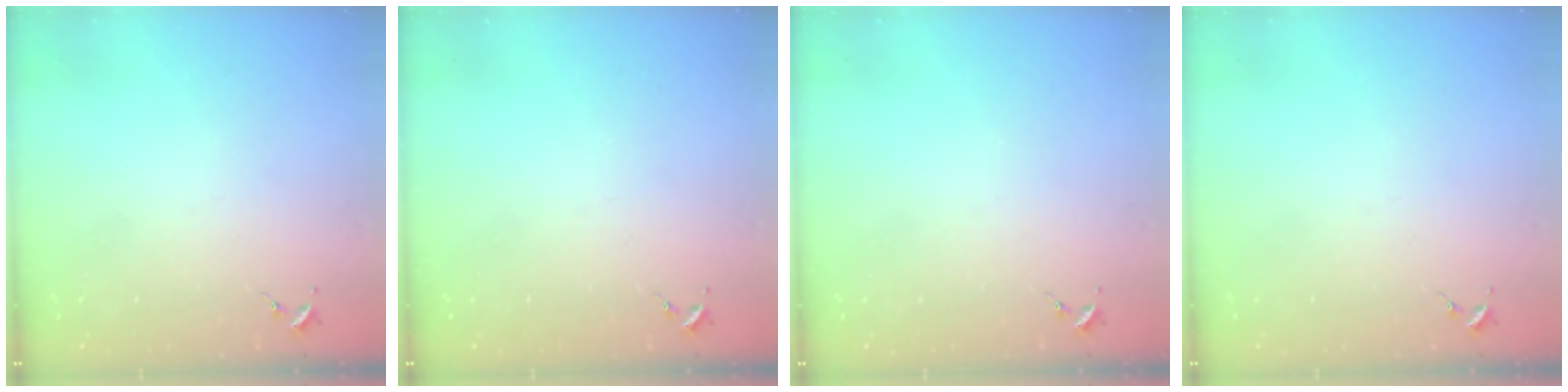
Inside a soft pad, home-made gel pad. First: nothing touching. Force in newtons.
{"total": 0.0}
{"total": 0.0}
{"total": 0.0}